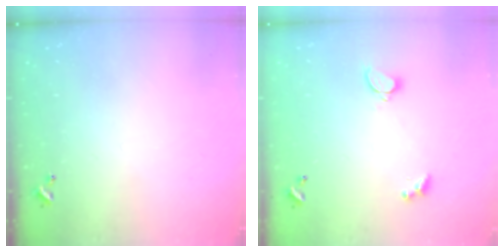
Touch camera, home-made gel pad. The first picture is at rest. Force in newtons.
{"total": 1.6, "press": 1.6, "slide": 0.5}